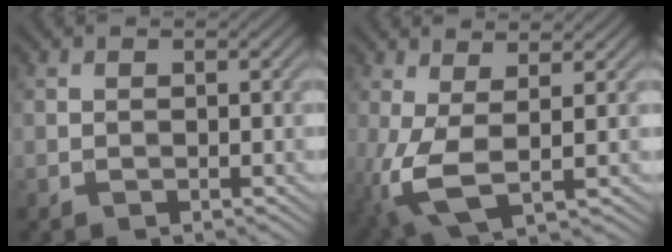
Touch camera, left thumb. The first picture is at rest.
{"total": 6.7, "force": [-0.5, 2.6, 6.2], "torque": [-0.160, -0.002, -0.010]}